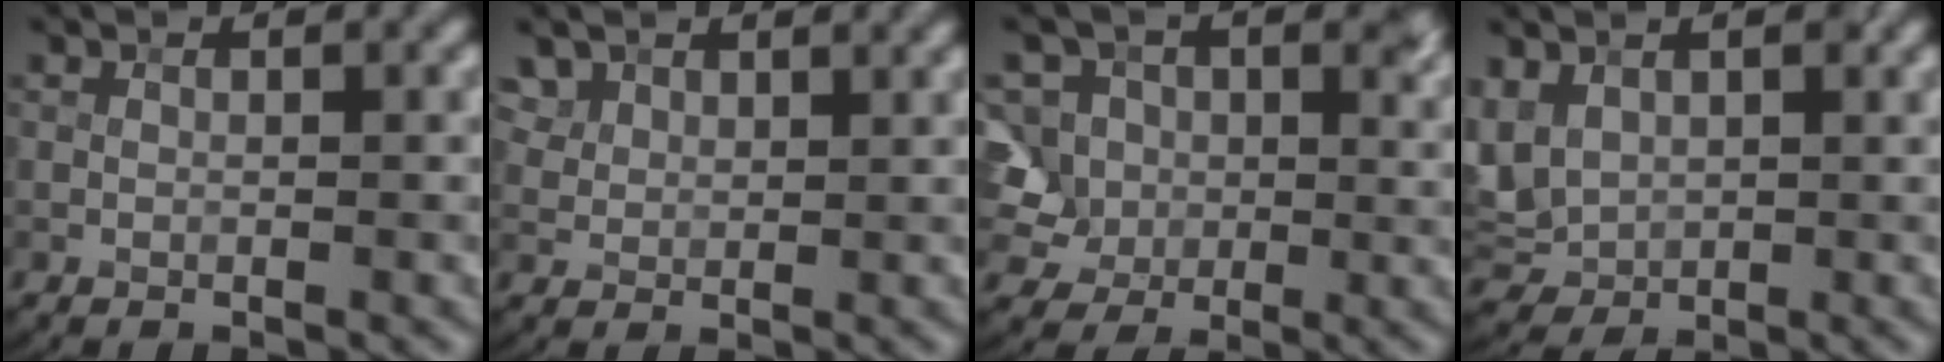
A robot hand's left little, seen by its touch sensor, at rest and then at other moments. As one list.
[{"total": 4.8, "force": [3.3, 3.0, 1.7], "torque": [-0.070, 0.000, 0.071]}, {"total": 9.5, "force": [3.2, 7.6, 4.7], "torque": [-0.082, 0.015, 0.028]}, {"total": 4.9, "force": [1.7, 3.7, 2.6], "torque": [-0.075, 0.007, 0.040]}]